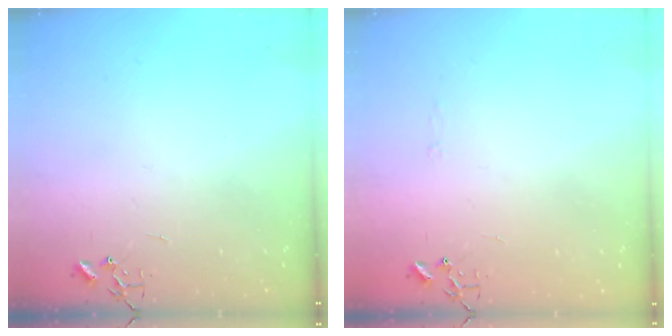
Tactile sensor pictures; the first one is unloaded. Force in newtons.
{"total": 2.6, "press": 2.6, "slide": 0.5}